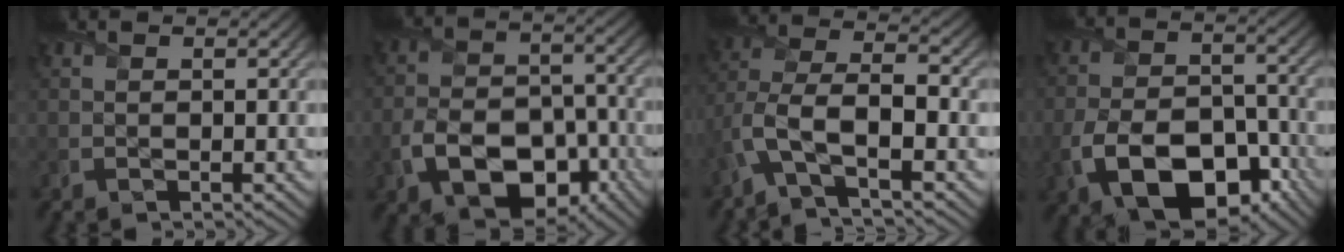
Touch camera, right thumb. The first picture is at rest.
{"total": 12.2, "force": [-5.3, 7.6, 7.9], "torque": [-0.160, -0.022, -0.088]}
{"total": 8.1, "force": [-3.3, 3.0, 6.7], "torque": [-0.154, 0.001, -0.082]}
{"total": 13.6, "force": [-6.2, 8.1, 8.9], "torque": [-0.192, -0.031, -0.103]}